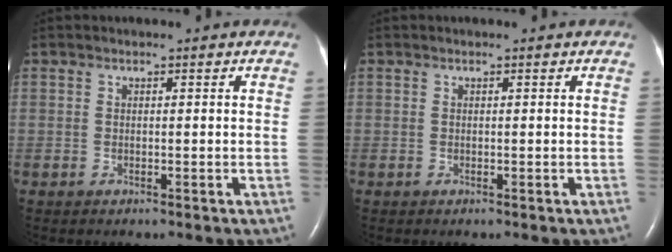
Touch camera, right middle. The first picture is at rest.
{"total": 0.0}